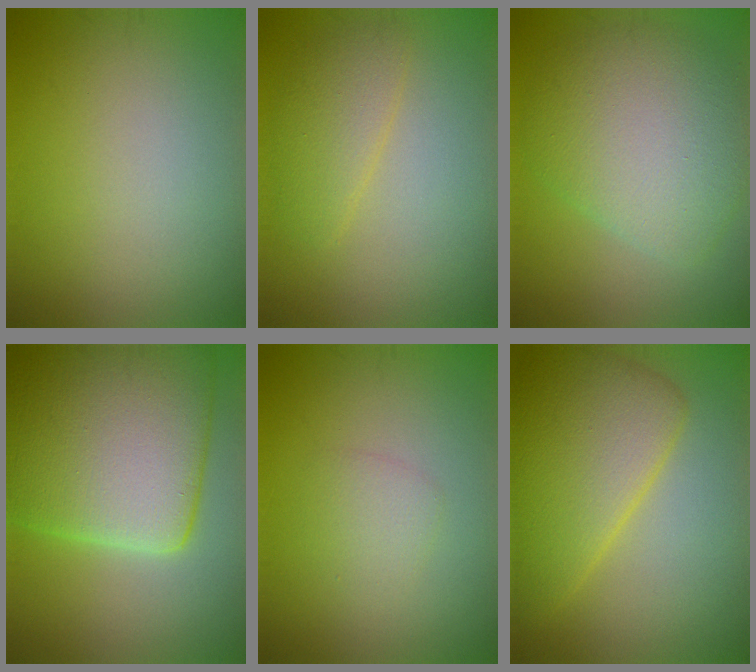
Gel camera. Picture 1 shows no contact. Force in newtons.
{"total": 2.7, "press": 2.7, "slide": 0.1}
{"total": 7.5, "press": 7.5, "slide": 0.2}
{"total": 15.9, "press": 15.9, "slide": 0.8}
{"total": 1.5, "press": 1.5, "slide": 0.0}
{"total": 7.1, "press": 7.1, "slide": 0.3}